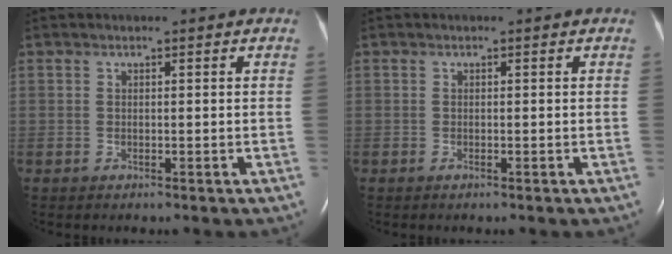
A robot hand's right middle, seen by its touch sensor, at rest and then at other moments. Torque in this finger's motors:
{"motor_torque": [-0.62, 0.15, -0.02, -0.01]}